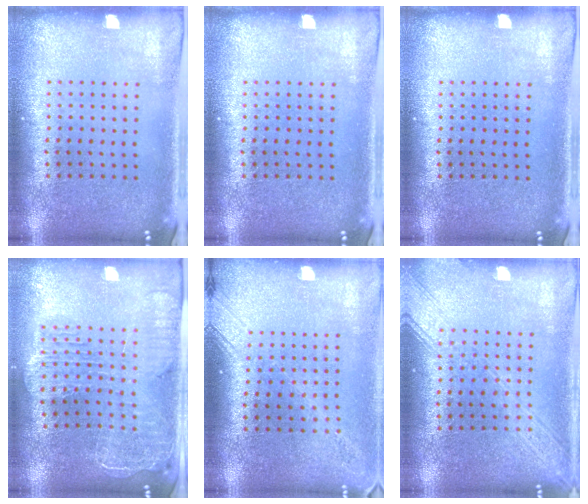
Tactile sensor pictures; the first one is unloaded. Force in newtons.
{"total": 0.0}
{"total": 0.0}
{"total": 2.5, "press": 2.2, "slide": 1.2}
{"total": 1.8, "press": 1.4, "slide": 1.2}
{"total": 3.5, "press": 3.5, "slide": 0.5}